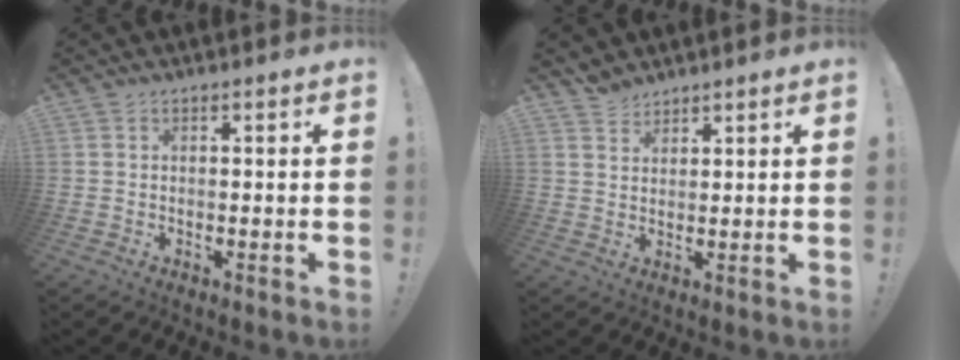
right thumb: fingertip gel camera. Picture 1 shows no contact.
{"total": 4.2, "force": [3.7, 2.1, 0.4], "torque": [-0.004, -0.023, 0.069]}